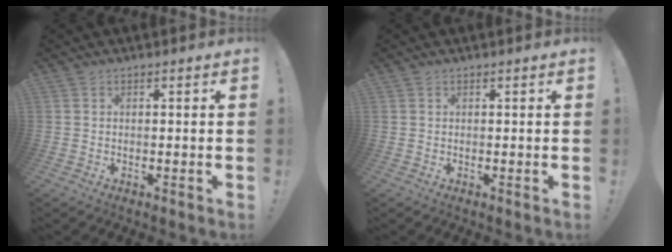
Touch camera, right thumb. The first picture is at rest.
{"total": 0.0}